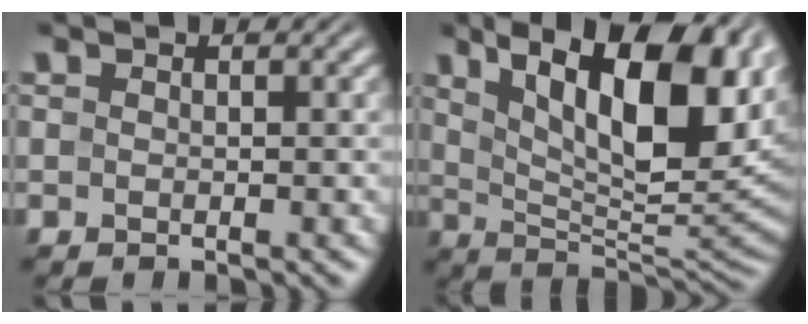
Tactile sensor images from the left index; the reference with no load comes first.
{"total": 14.6, "force": [5.5, 5.7, 12.2], "torque": [-0.183, 0.005, 0.092]}